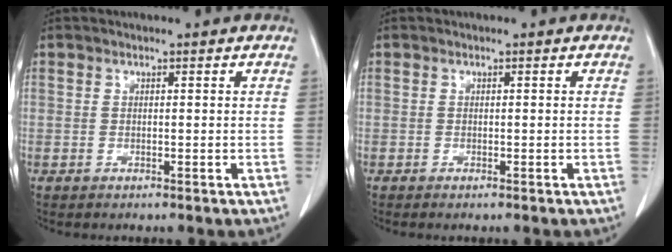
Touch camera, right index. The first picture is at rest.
{"total": 0.6, "force": [-0.5, 0.0, 0.4], "torque": [-0.011, -0.002, -0.007]}